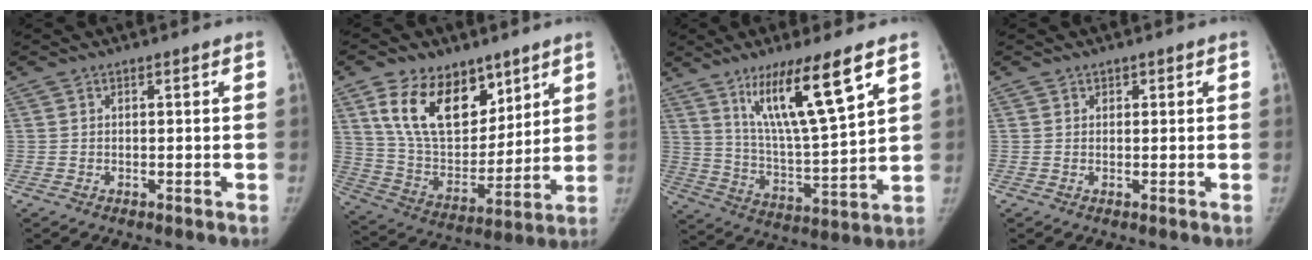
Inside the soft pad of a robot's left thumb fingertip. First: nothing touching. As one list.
[{"total": 19.1, "force": [10.4, 11.6, 11.0], "torque": [-0.145, -0.054, 0.197]}, {"total": 16.2, "force": [9.2, 2.2, 13.1], "torque": [-0.225, -0.054, 0.176]}, {"total": 0.8, "force": [0.4, 0.7, 0.1], "torque": [0.010, 0.000, 0.003]}]